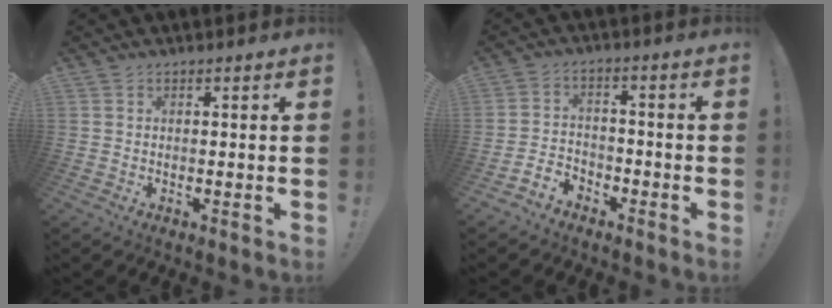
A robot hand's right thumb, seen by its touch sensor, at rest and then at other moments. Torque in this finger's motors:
{"motor_torque": [0.59, -0.58, 0.00, -0.06, 0.00]}